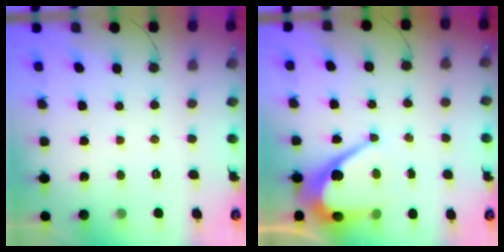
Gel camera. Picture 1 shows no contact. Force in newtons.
{"total": 9.5, "press": 9.5, "slide": 0.8}